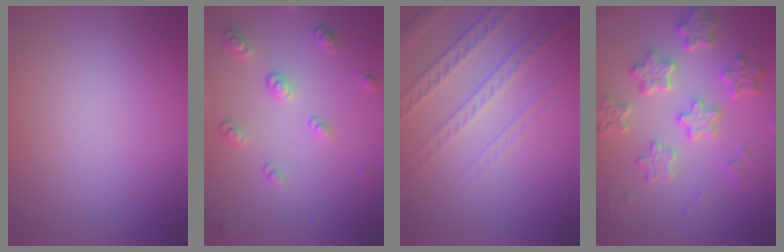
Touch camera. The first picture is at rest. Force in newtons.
{"total": 2.7, "press": 2.6, "slide": 0.4}
{"total": 5.0, "press": 3.3, "slide": 3.7}
{"total": 6.5, "press": 5.0, "slide": 4.2}